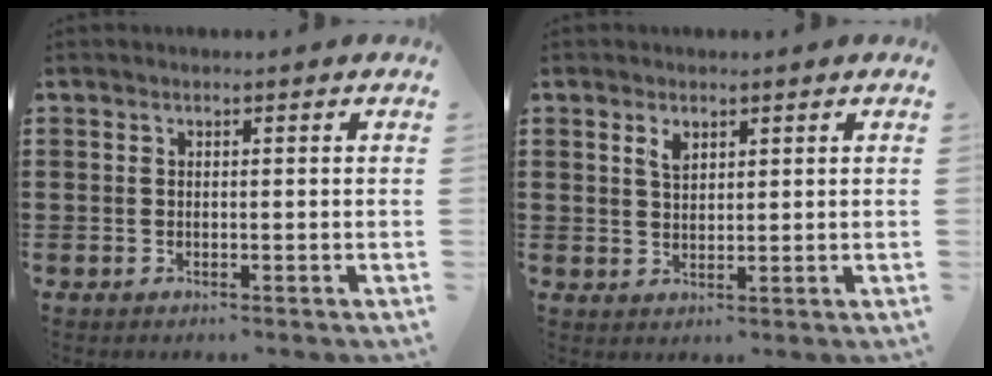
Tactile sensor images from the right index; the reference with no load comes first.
{"total": 2.2, "force": [1.4, 1.1, 1.2], "torque": [-0.029, 0.004, 0.025]}